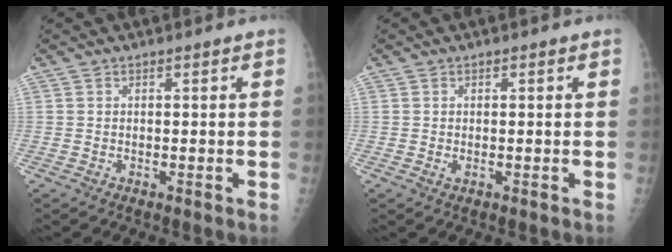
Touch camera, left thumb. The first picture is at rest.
{"total": 1.0, "force": [-0.1, 0.6, 0.8], "torque": [-0.015, 0.002, -0.001]}